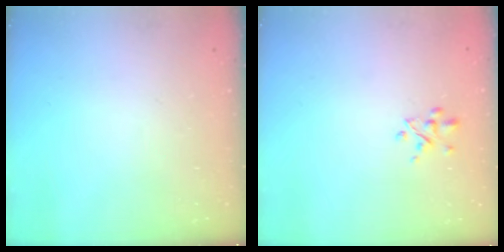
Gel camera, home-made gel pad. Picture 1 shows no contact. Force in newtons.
{"total": 2.9, "press": 2.7, "slide": 0.9}